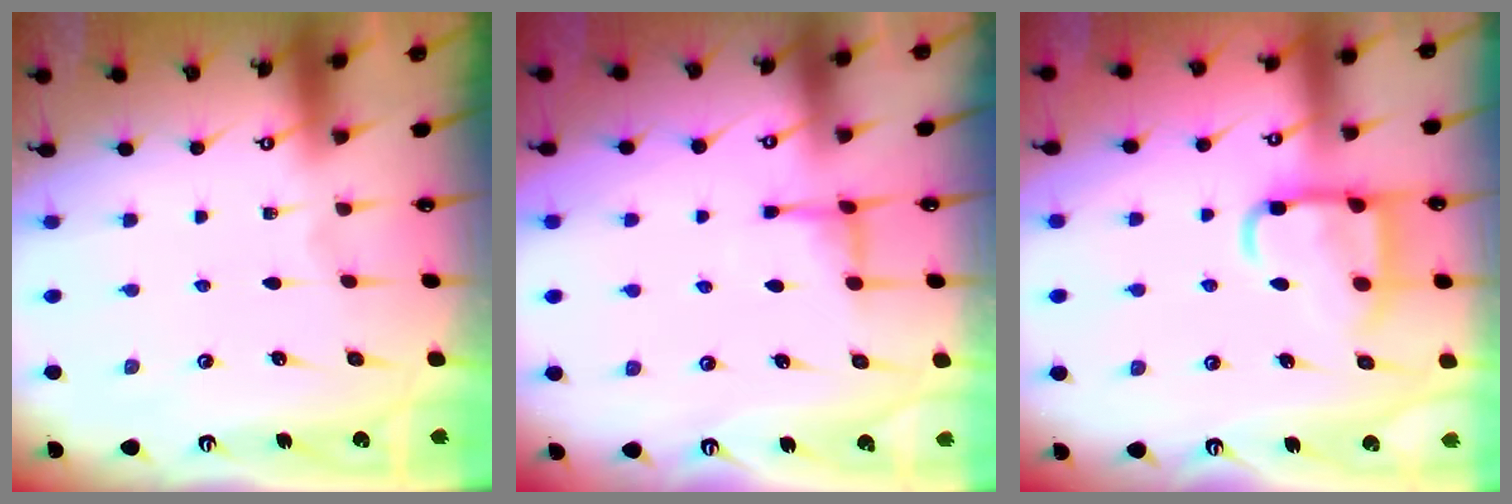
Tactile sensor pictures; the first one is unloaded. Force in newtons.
{"total": 4.7, "press": 4.6, "slide": 0.8}
{"total": 13.4, "press": 13.3, "slide": 1.5}